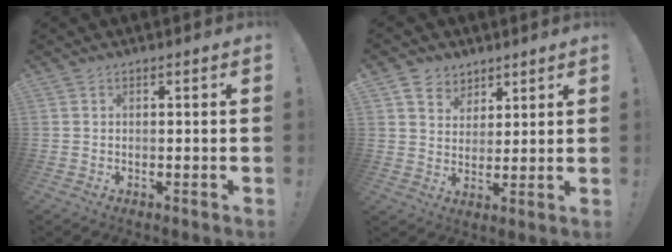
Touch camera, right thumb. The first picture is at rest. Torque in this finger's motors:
{"motor_torque": [-0.05, 0.15, -0.08, 0.37, 0.29]}